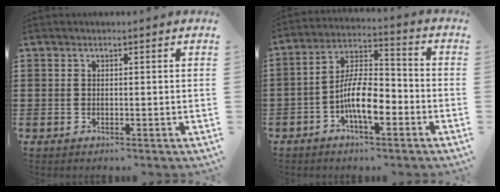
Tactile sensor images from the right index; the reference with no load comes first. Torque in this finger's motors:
{"motor_torque": [1.43, 0.71, 0.82, 0.21]}